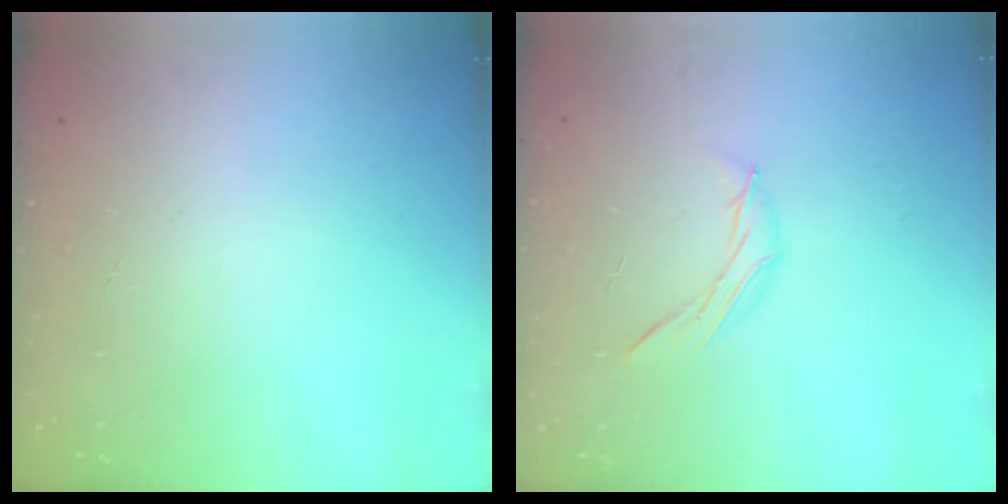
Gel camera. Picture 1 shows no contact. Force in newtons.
{"total": 7.2, "press": 7.1, "slide": 1.2}